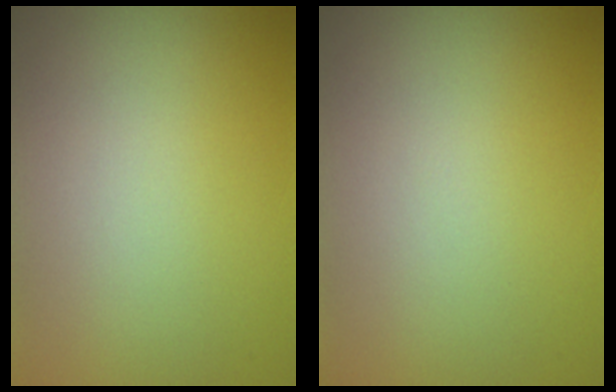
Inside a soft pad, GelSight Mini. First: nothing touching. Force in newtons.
{"total": 0.0}